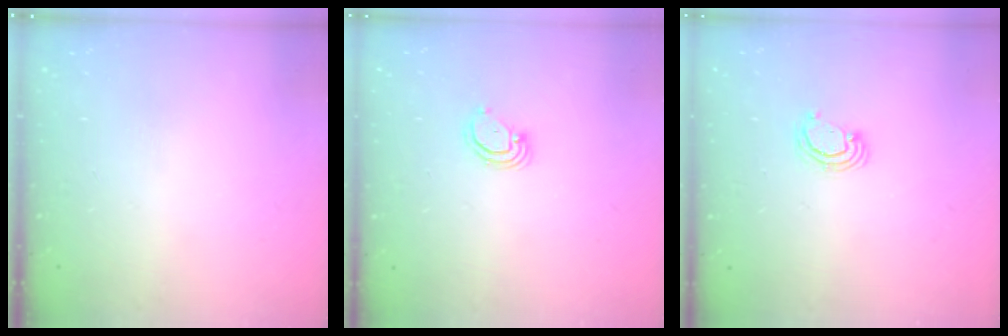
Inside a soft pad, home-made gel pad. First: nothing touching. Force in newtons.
{"total": 3.5, "press": 3.5, "slide": 0.2}
{"total": 3.1, "press": 3.1, "slide": 0.3}